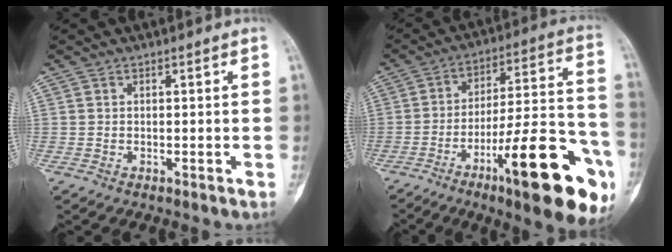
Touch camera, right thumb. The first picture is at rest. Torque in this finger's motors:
{"motor_torque": [1.33, 1.41, 1.74, -1.03, 0.21]}